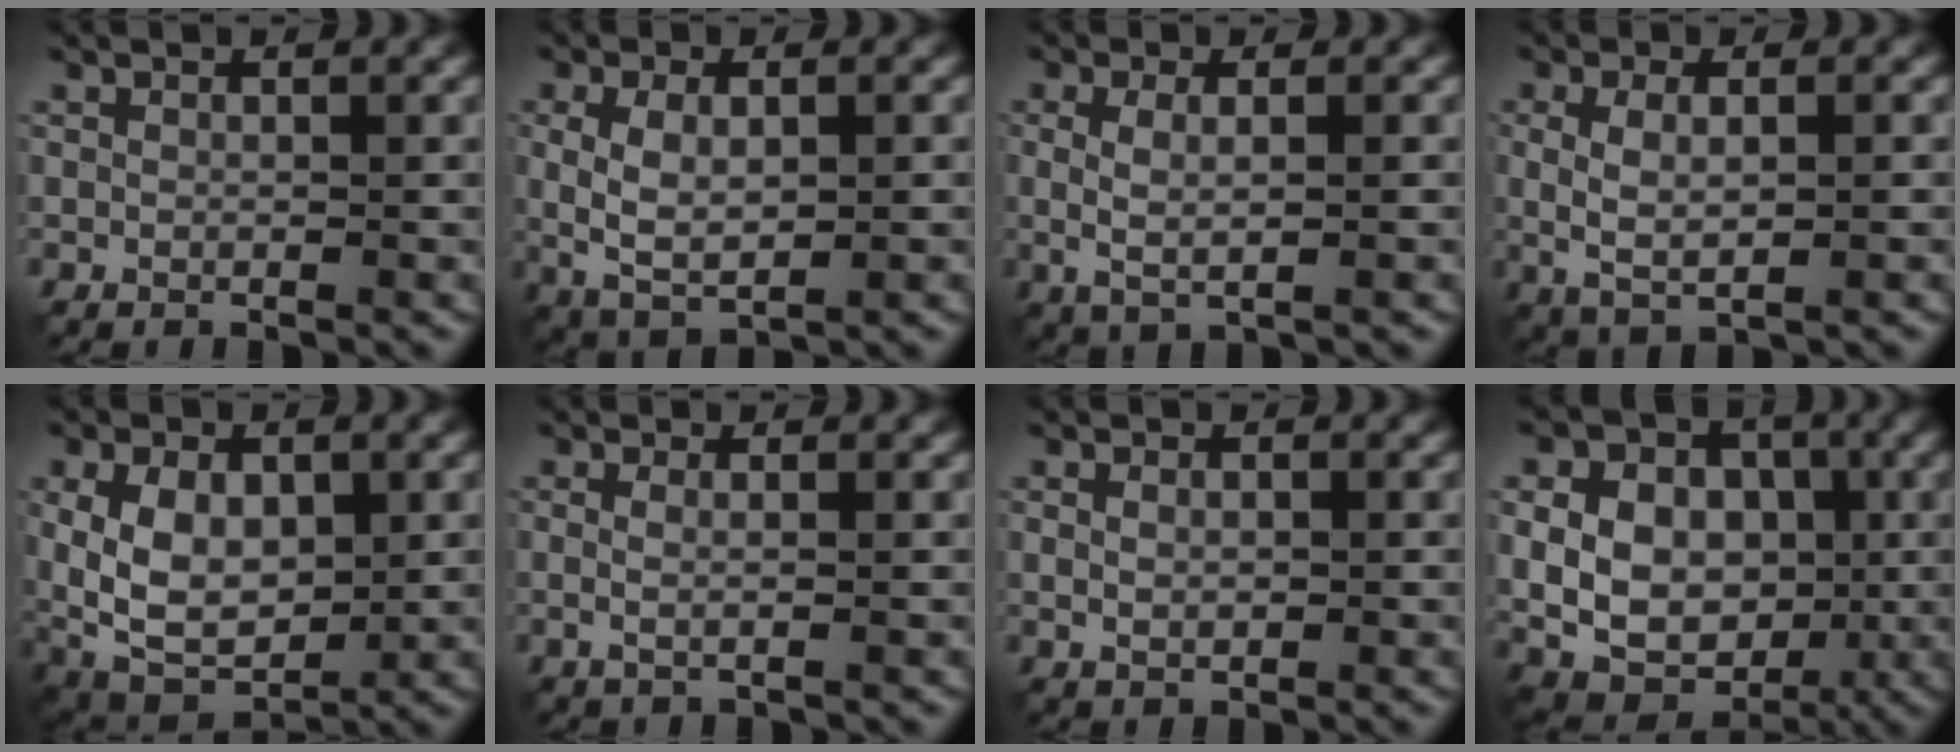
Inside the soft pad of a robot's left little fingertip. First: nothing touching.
{"total": 4.4, "force": [0.0, 2.2, 3.9], "torque": [-0.082, -0.001, 0.004]}
{"total": 2.6, "force": [0.1, 0.7, 2.5], "torque": [-0.051, 0.000, 0.001]}
{"total": 3.5, "force": [0.0, 1.4, 3.2], "torque": [-0.070, 0.000, 0.002]}
{"total": 8.7, "force": [0.3, 5.5, 6.8], "torque": [-0.143, -0.002, 0.007]}
{"total": 1.4, "force": [0.1, 0.4, 1.3], "torque": [-0.025, 0.002, -0.002]}
{"total": 1.5, "force": [0.1, 1.0, 1.2], "torque": [-0.022, -0.001, 0.005]}
{"total": 12.7, "force": [1.2, 10.5, 7.1], "torque": [-0.130, 0.025, 0.014]}